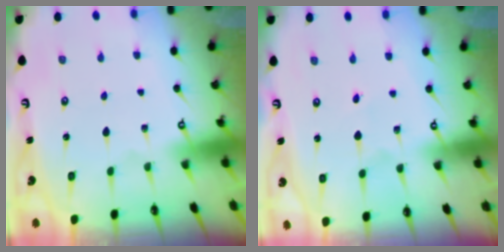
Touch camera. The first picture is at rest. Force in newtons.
{"total": 1.7, "press": 1.7, "slide": 0.1}